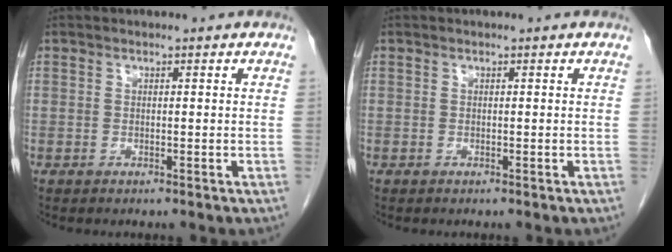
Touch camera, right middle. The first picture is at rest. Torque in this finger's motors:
{"motor_torque": [0.31, 0.01, 0.05, 0.01]}